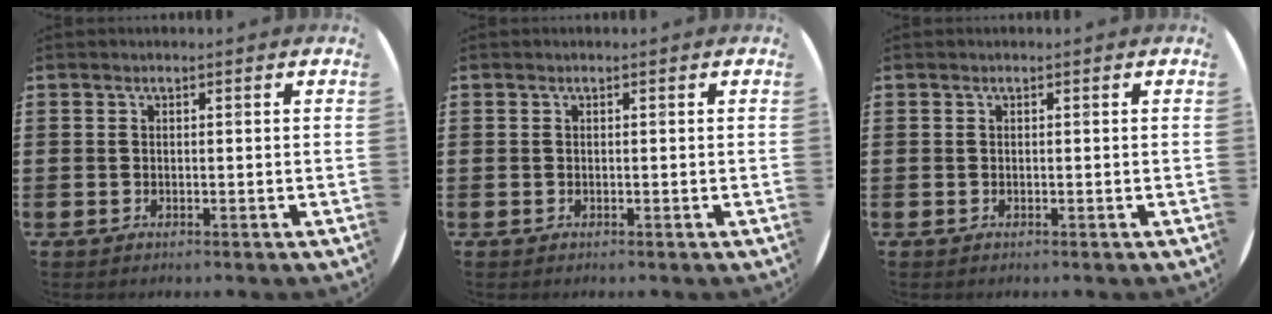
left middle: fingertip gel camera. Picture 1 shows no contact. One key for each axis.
{"total": 0.0}
{"total": 0.0}